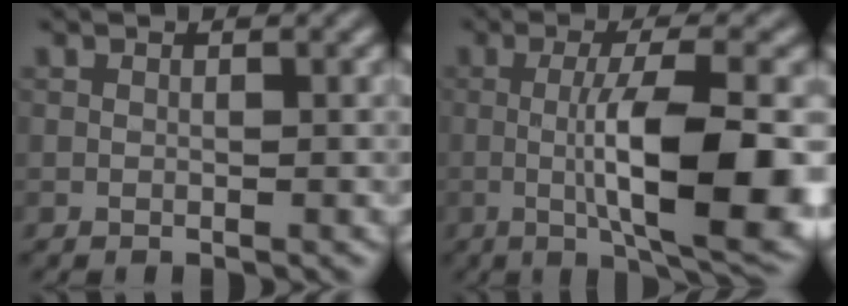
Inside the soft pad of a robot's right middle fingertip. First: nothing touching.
{"total": 10.5, "force": [-1.5, 2.5, 10.1], "torque": [-0.152, -0.007, -0.022]}